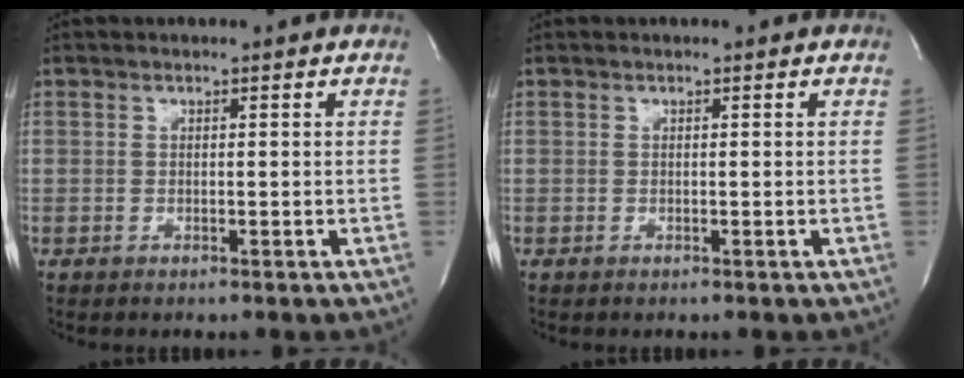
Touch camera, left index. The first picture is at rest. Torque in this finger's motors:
{"motor_torque": [0.00, 0.00, -0.01, 0.00]}